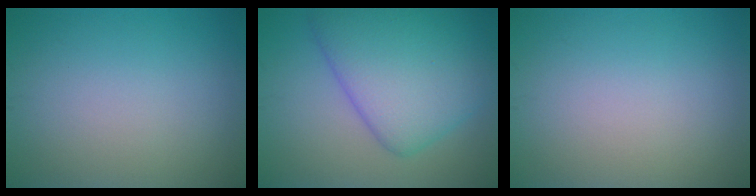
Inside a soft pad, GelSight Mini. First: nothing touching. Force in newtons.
{"total": 8.8, "press": 8.8, "slide": 0.4}
{"total": 0.0}